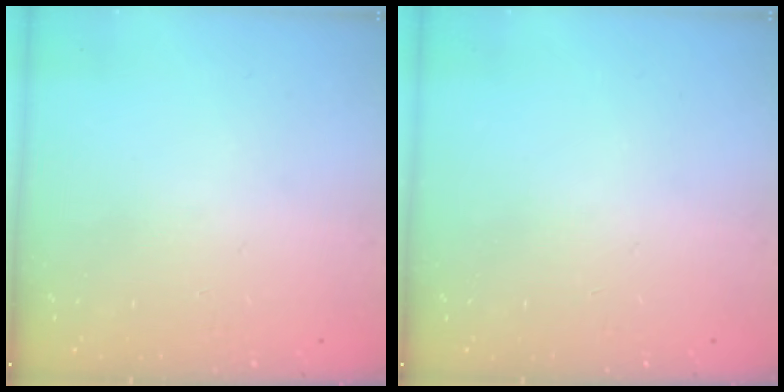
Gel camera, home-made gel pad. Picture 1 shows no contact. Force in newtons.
{"total": 0.0}